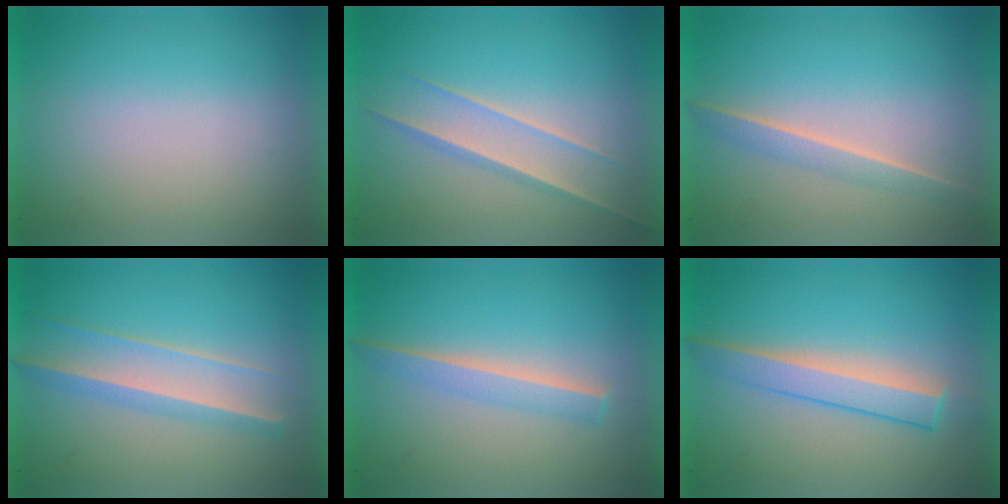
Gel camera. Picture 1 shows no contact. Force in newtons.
{"total": 1.5}
{"total": 1.5}
{"total": 9.1}
{"total": 2.4}
{"total": 3.2}